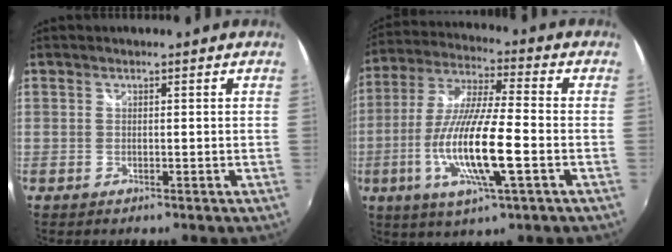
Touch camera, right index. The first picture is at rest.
{"total": 16.3, "force": [-4.7, 2.2, 15.4], "torque": [-0.308, -0.017, -0.087]}